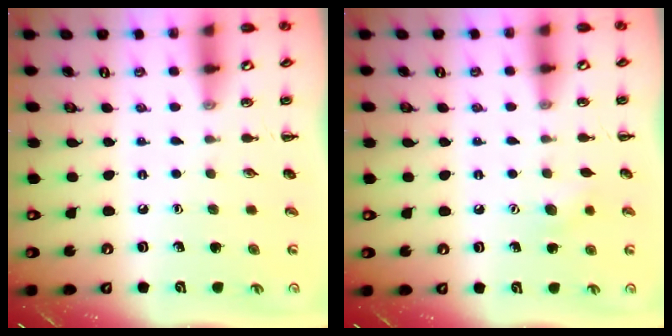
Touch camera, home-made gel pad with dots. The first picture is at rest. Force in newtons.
{"total": 5.1, "press": 5.0, "slide": 1.2}